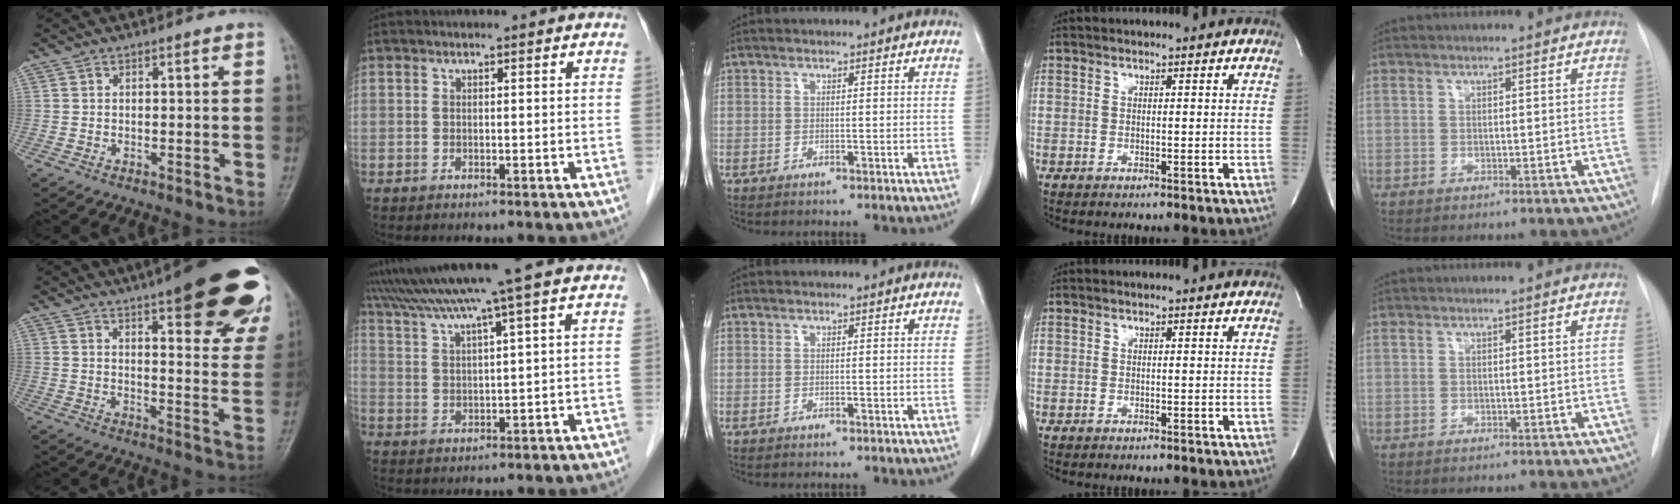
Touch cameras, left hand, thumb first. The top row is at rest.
{"thumb": {"total": 25.6, "force": [15.5, 7.2, 19.1], "torque": [-0.202, -0.042, 0.188]}, "index": {"total": 10.5, "force": [8.4, -2.6, 5.7], "torque": [-0.102, 0.012, 0.136]}}